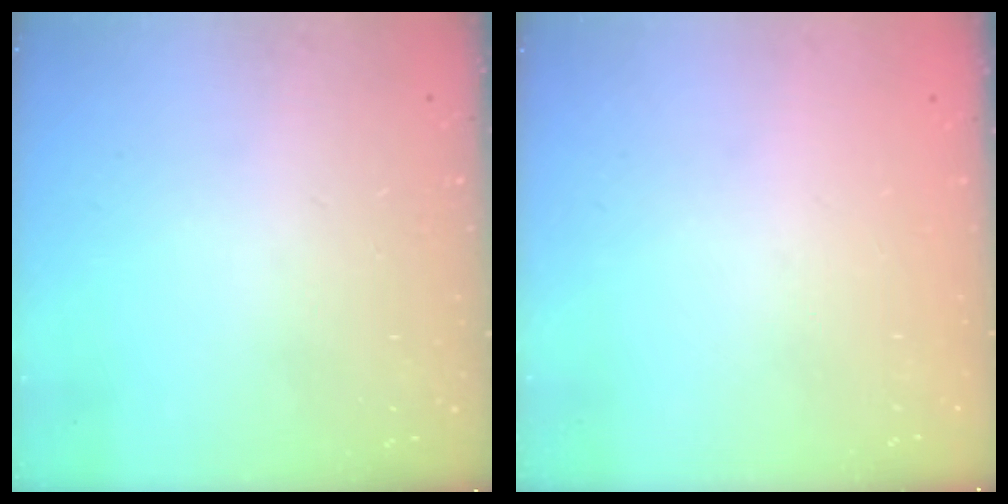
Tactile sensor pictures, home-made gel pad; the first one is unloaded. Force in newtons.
{"total": 0.0}